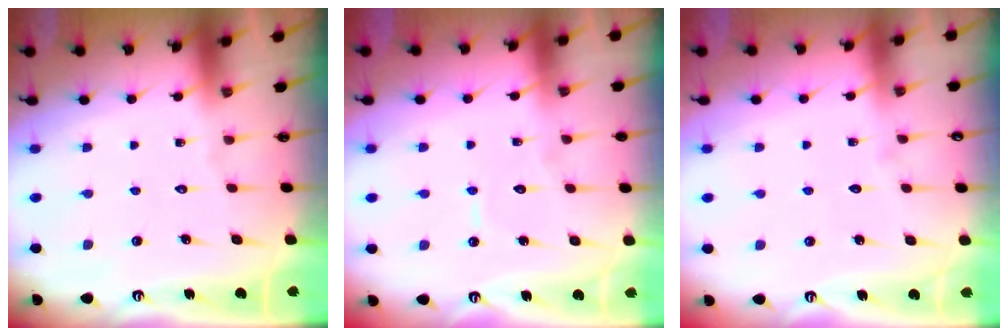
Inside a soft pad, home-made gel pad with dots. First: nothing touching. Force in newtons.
{"total": 4.9, "press": 4.9, "slide": 0.3}
{"total": 2.1, "press": 2.1, "slide": 0.2}